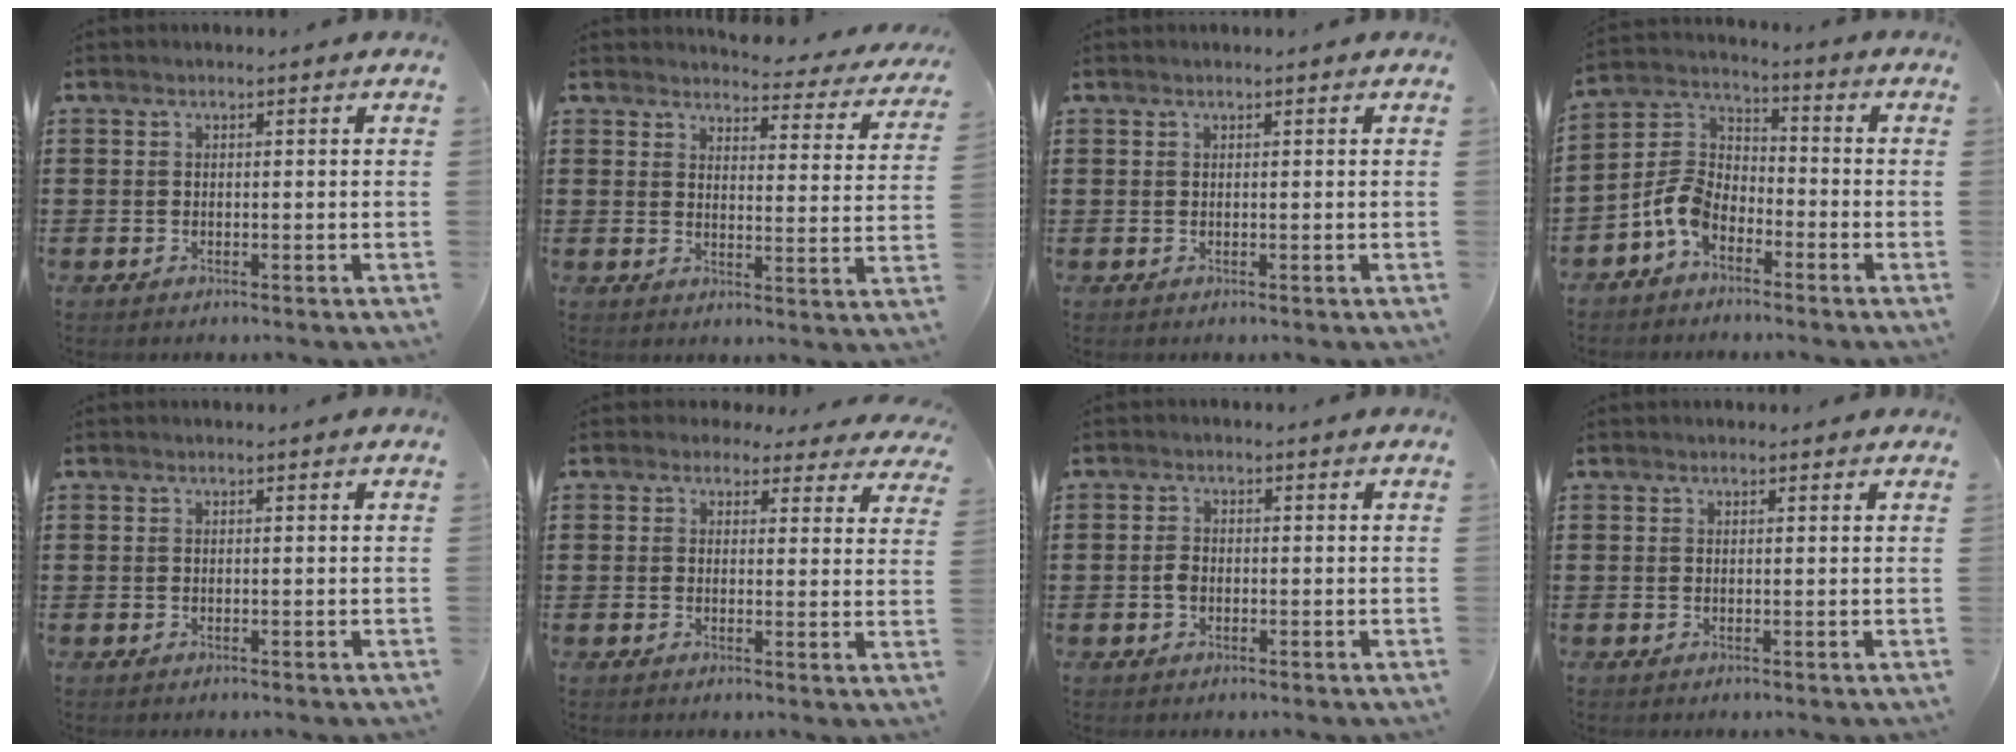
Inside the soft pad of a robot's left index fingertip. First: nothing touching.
{"total": 3.6, "force": [3.5, 0.4, 0.7], "torque": [-0.017, -0.029, 0.054]}
{"total": 0.0}
{"total": 7.2, "force": [-4.5, 4.2, 3.8], "torque": [-0.120, 0.001, -0.099]}
{"total": 0.0}
{"total": 2.5, "force": [2.1, 1.1, 0.6], "torque": [-0.015, -0.004, 0.037]}
{"total": 2.6, "force": [-0.3, 2.1, 1.6], "torque": [-0.042, 0.003, -0.010]}
{"total": 0.7, "force": [0.5, 0.4, 0.1], "torque": [-0.005, 0.003, 0.010]}